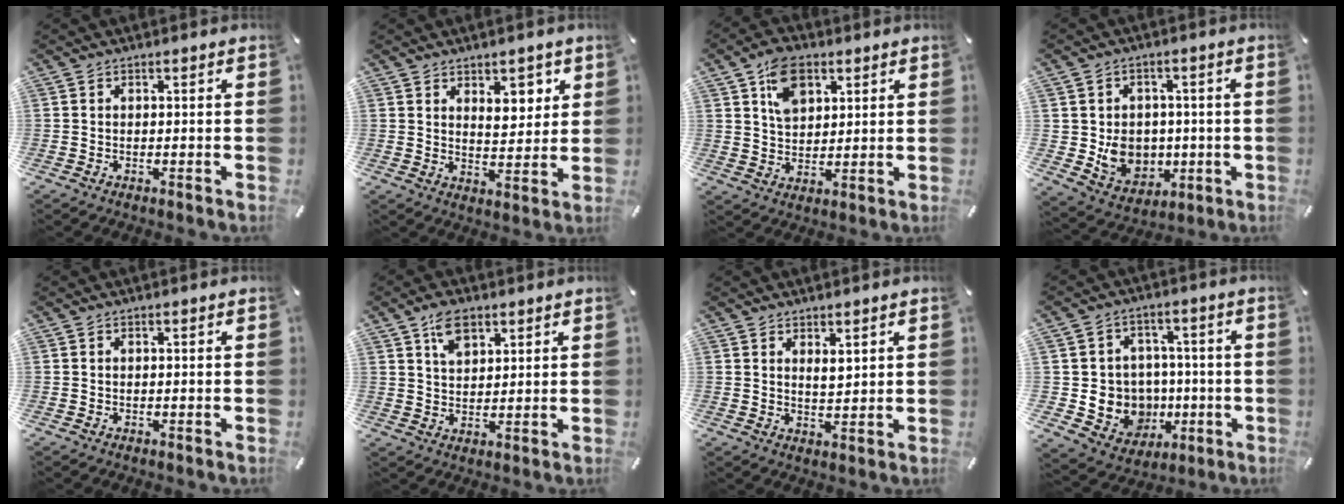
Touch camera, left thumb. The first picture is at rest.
{"total": 6.9, "force": [4.2, 4.3, 3.3], "torque": [-0.027, -0.025, 0.066]}
{"total": 9.2, "force": [4.5, 6.3, 5.0], "torque": [-0.091, 0.004, 0.084]}
{"total": 8.6, "force": [0.4, 8.2, 2.7], "torque": [-0.050, -0.011, 0.017]}
{"total": 0.0}
{"total": 6.5, "force": [3.8, 3.9, 3.4], "torque": [-0.062, -0.002, 0.070]}
{"total": 3.5, "force": [2.2, 1.8, 2.1], "torque": [-0.022, -0.012, 0.035]}
{"total": 10.8, "force": [-0.6, 10.6, 2.2], "torque": [-0.031, 0.001, 0.009]}